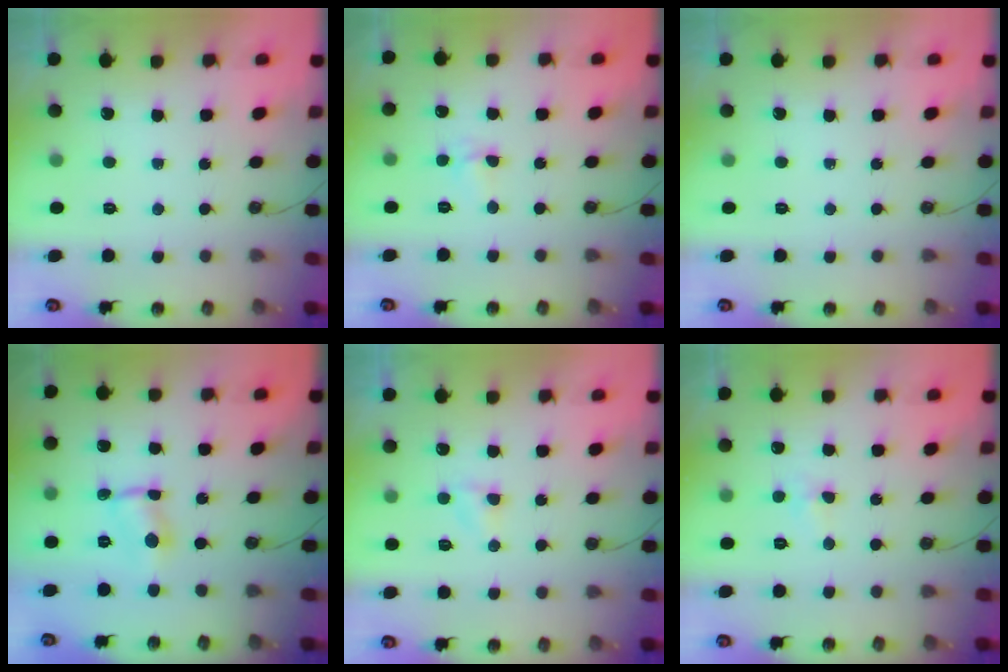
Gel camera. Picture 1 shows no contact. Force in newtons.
{"total": 3.6, "press": 3.6, "slide": 0.4}
{"total": 0.0}
{"total": 1.0, "press": 0.8, "slide": 0.5}
{"total": 2.7, "press": 2.7, "slide": 0.3}
{"total": 4.2, "press": 4.1, "slide": 0.6}